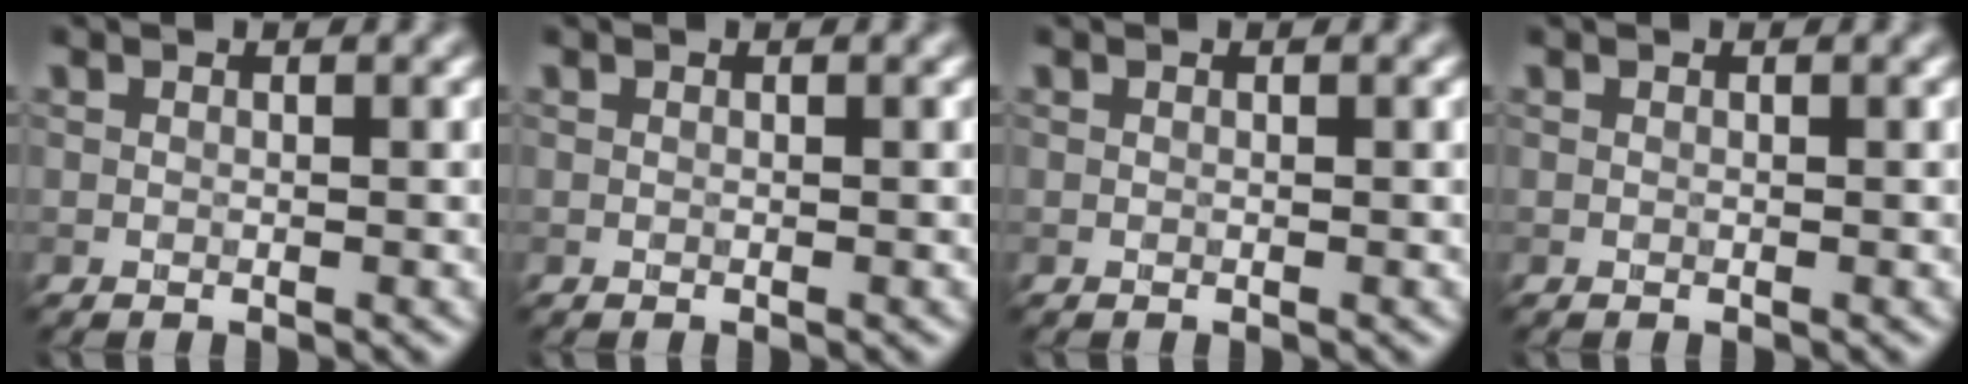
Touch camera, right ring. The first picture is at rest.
{"total": 0.0}
{"total": 0.0}
{"total": 0.0}